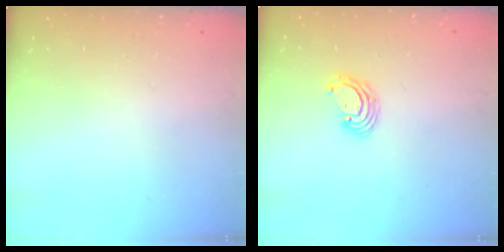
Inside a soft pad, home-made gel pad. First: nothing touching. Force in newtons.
{"total": 3.8, "press": 3.8, "slide": 0.2}